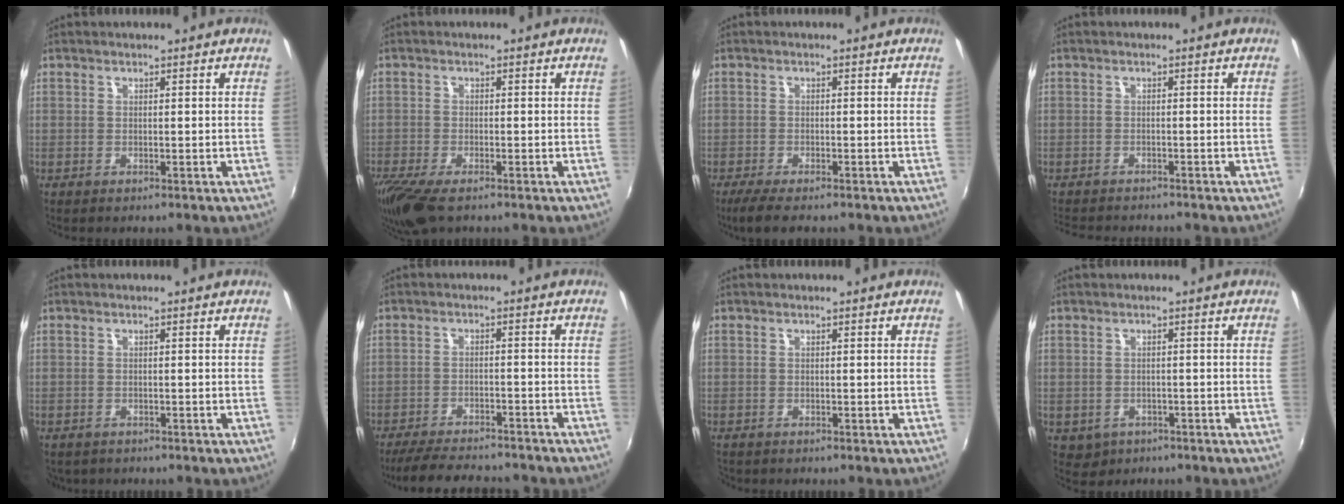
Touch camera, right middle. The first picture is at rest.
{"total": 7.8, "force": [-5.7, 2.2, 4.9], "torque": [-0.118, -0.038, -0.107]}
{"total": 5.1, "force": [-4.0, 0.9, 3.0], "torque": [-0.075, -0.022, -0.070]}
{"total": 5.7, "force": [-5.3, 1.1, 1.7], "torque": [-0.048, -0.015, -0.084]}
{"total": 2.3, "force": [-1.7, 1.5, 0.6], "torque": [-0.016, -0.010, -0.024]}
{"total": 14.3, "force": [-12.5, 3.1, 6.2], "torque": [-0.128, -0.023, -0.181]}
{"total": 0.8, "force": [-0.7, 0.4, 0.0], "torque": [-0.005, -0.002, -0.012]}
{"total": 3.6, "force": [-1.5, 3.1, 1.0], "torque": [-0.030, -0.004, -0.014]}